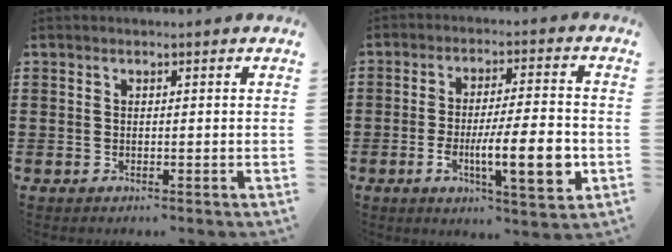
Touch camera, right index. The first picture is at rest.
{"total": 11.7, "force": [-3.0, 2.7, 11.0], "torque": [-0.190, -0.010, -0.052]}